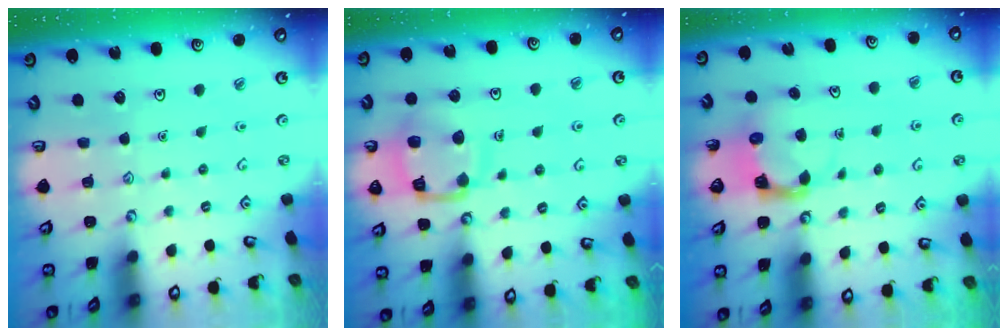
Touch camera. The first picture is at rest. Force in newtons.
{"total": 12.5, "press": 12.5, "slide": 1.3}
{"total": 3.9, "press": 3.9, "slide": 0.2}